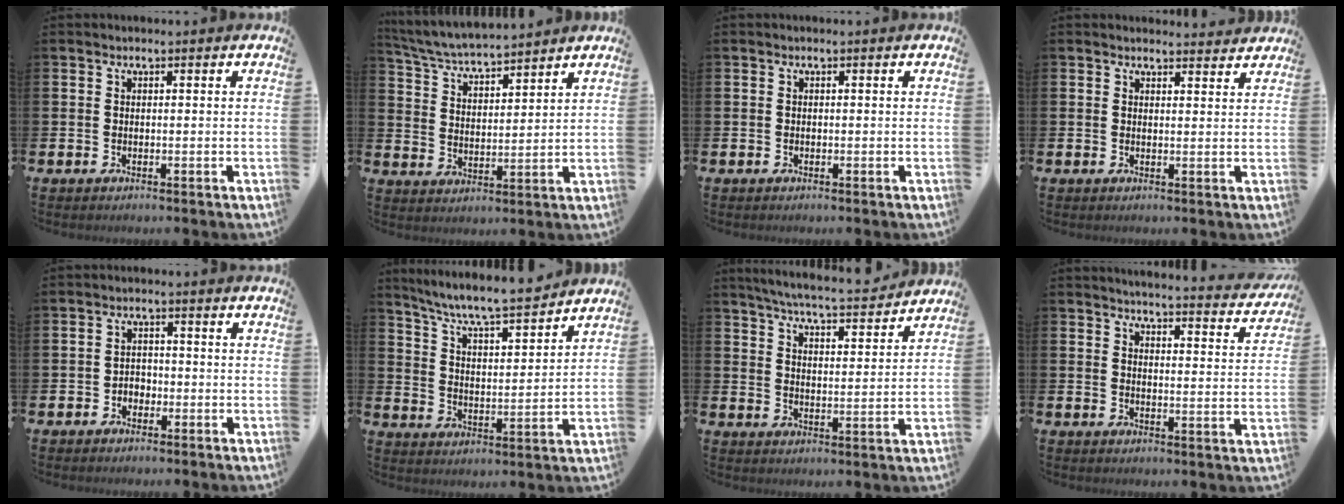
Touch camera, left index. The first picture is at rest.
{"total": 5.3, "force": [5.3, 0.3, 0.8], "torque": [-0.044, -0.036, 0.091]}
{"total": 0.0}
{"total": 2.2, "force": [2.2, 0.3, -0.1], "torque": [0.007, -0.014, 0.037]}
{"total": 2.0, "force": [-1.2, 1.5, 0.5], "torque": [-0.008, 0.003, -0.028]}
{"total": 7.4, "force": [7.0, 0.2, 2.4], "torque": [-0.079, -0.054, 0.119]}
{"total": 6.0, "force": [5.9, 0.1, 1.4], "torque": [-0.044, -0.045, 0.100]}
{"total": 4.2, "force": [4.2, 0.1, 0.5], "torque": [-0.013, -0.040, 0.068]}